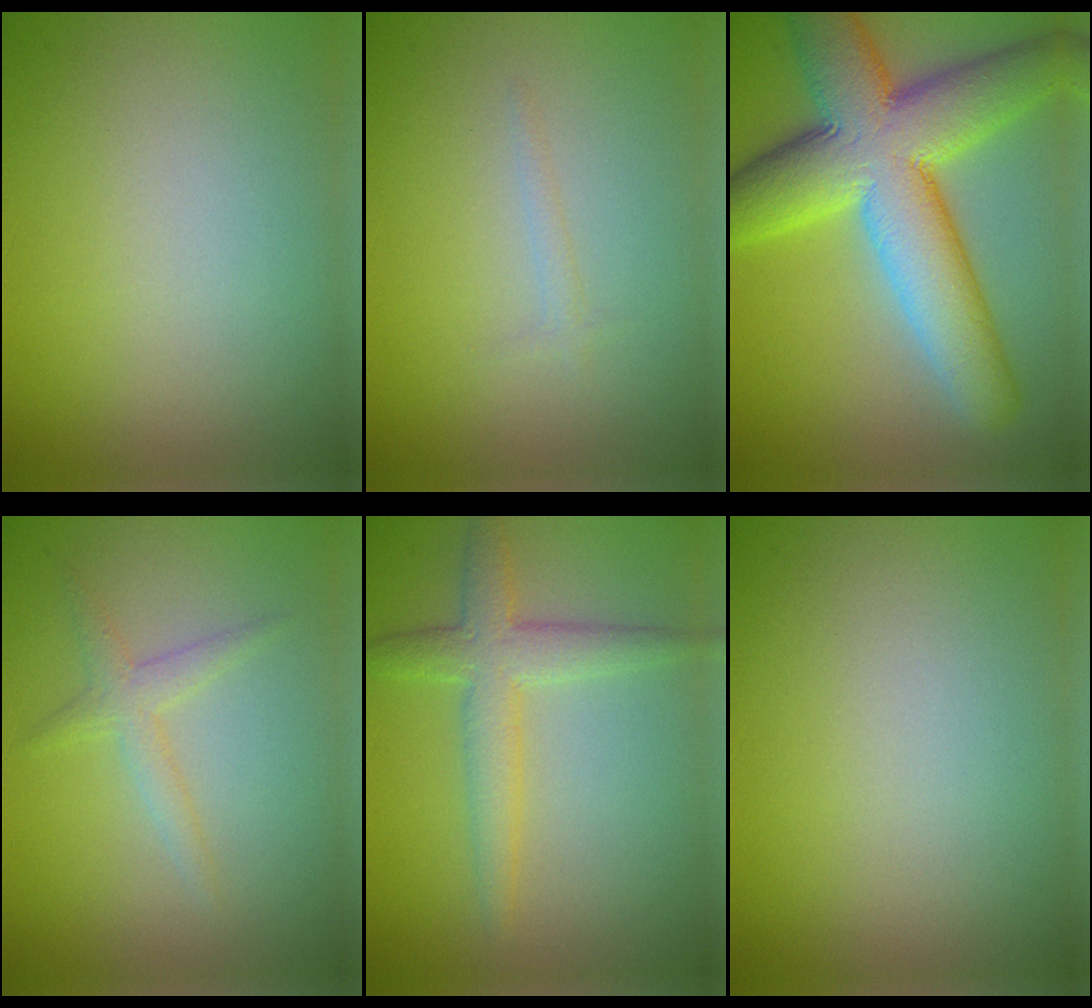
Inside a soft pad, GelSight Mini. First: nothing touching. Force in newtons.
{"total": 1.0, "press": 1.0, "slide": 0.1}
{"total": 12.2, "press": 12.2, "slide": 0.5}
{"total": 1.8, "press": 1.8, "slide": 0.0}
{"total": 3.5, "press": 3.5, "slide": 0.1}
{"total": 0.0}